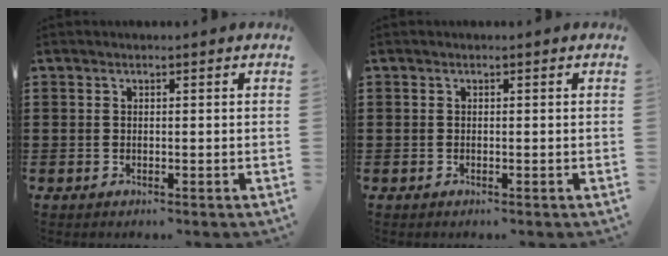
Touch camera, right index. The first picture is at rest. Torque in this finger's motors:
{"motor_torque": [1.45, 0.69, 0.03, 0.01]}